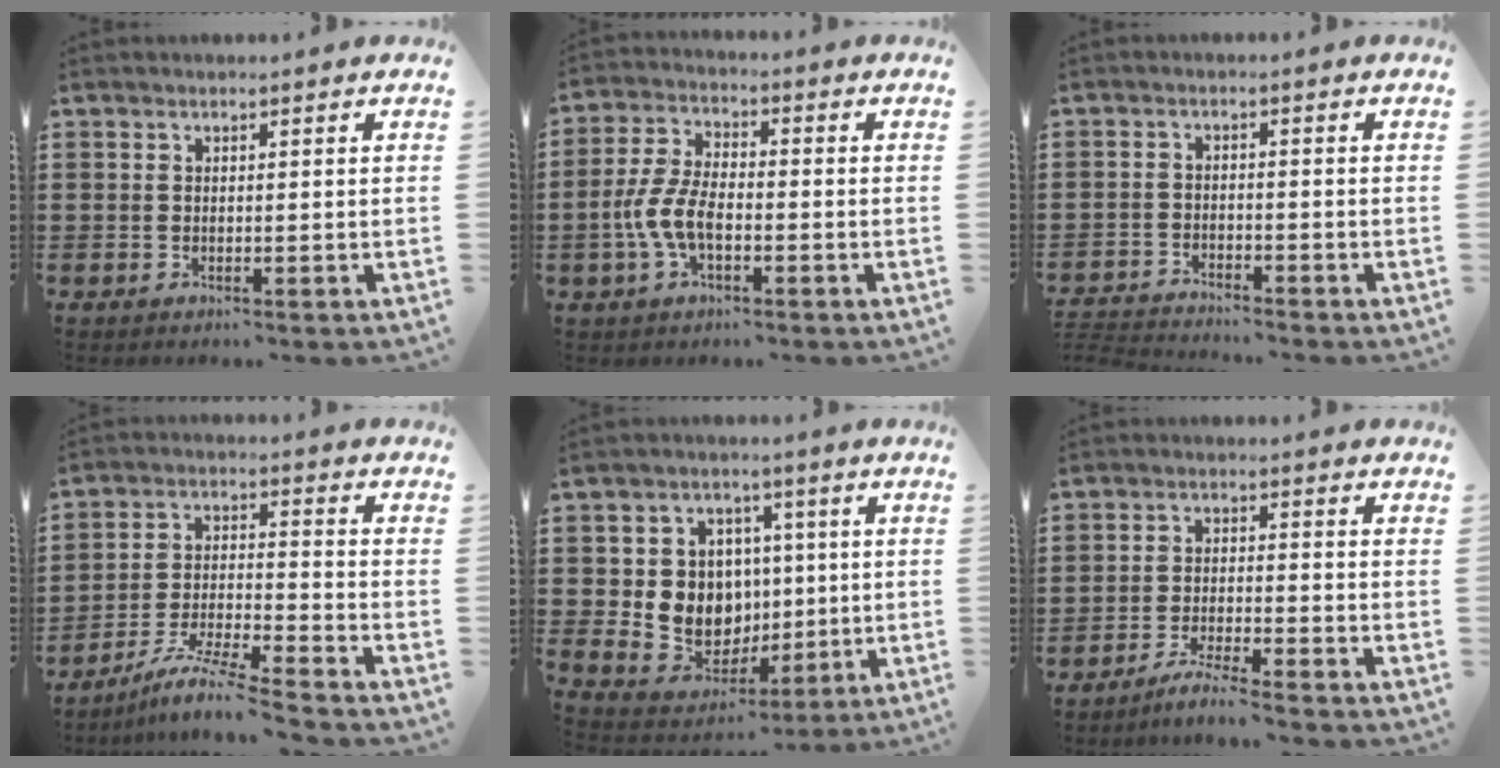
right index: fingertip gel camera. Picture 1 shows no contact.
{"total": 7.1, "force": [-2.1, 3.5, 5.8], "torque": [-0.140, -0.002, -0.047]}
{"total": 3.0, "force": [-3.0, 0.0, -0.1], "torque": [-0.004, -0.001, -0.065]}
{"total": 7.7, "force": [-6.7, -0.3, 3.8], "torque": [-0.085, -0.009, -0.135]}
{"total": 8.5, "force": [0.8, 7.9, 2.8], "torque": [-0.072, 0.005, 0.025]}
{"total": 3.7, "force": [-3.5, -0.5, 1.1], "torque": [-0.020, -0.001, -0.068]}